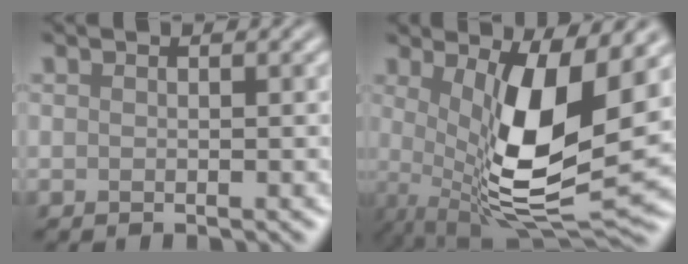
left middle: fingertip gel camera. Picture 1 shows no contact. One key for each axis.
{"total": 10.9, "fx": 0.9, "fy": 3.3, "fz": 10.4, "tx": -0.182, "ty": -0.024, "tz": 0.020}